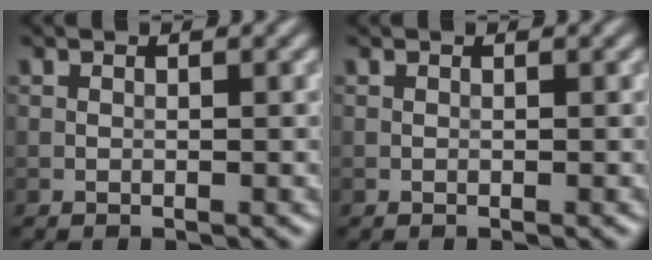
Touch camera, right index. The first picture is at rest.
{"total": 0.0}